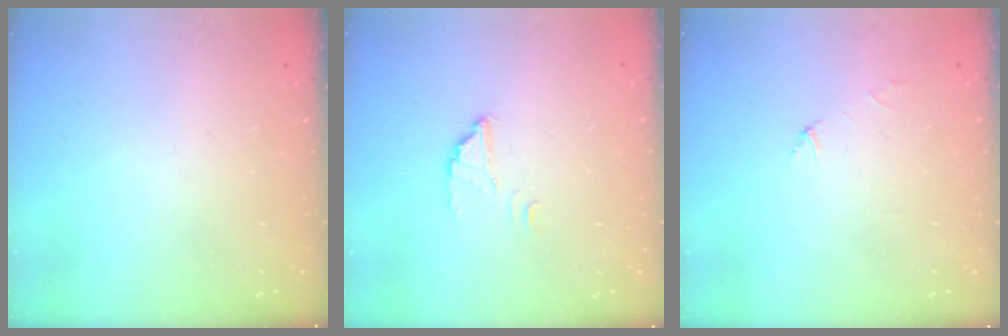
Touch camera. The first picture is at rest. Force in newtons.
{"total": 2.7, "press": 2.7, "slide": 0.1}
{"total": 2.9, "press": 2.9, "slide": 0.3}